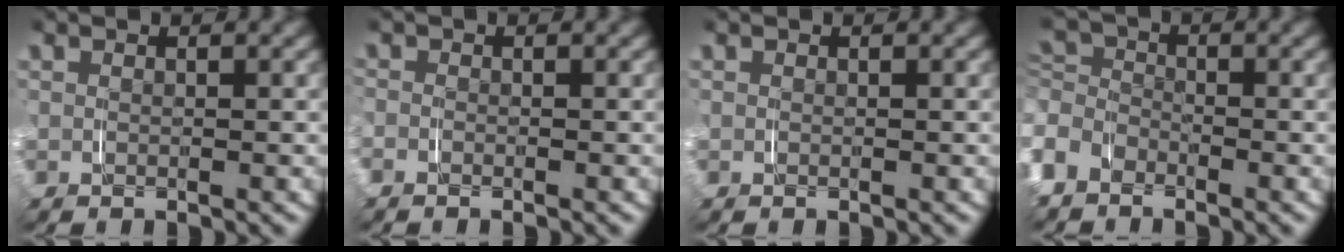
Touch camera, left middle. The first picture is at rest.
{"total": 1.8, "force": [-0.9, 1.5, 0.3], "torque": [-0.024, -0.010, -0.017]}
{"total": 0.0}
{"total": 2.9, "force": [-2.1, 1.6, -1.0], "torque": [0.011, -0.004, -0.046]}